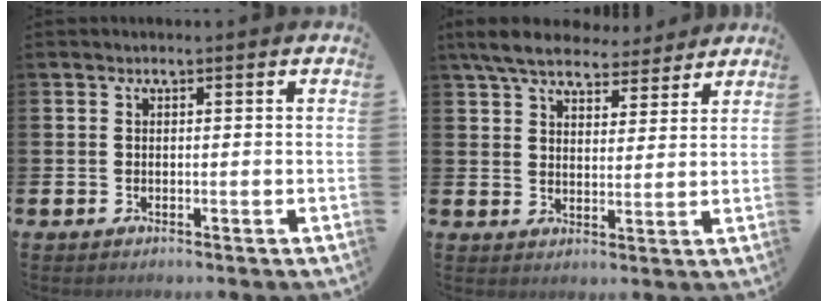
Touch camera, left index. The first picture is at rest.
{"total": 7.8, "force": [7.3, 2.0, 2.0], "torque": [-0.073, -0.046, 0.130]}